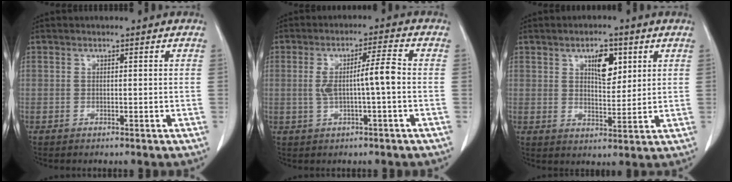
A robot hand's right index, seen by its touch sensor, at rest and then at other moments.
{"total": 6.1, "force": [-0.3, 0.2, 6.1], "torque": [-0.110, 0.013, -0.001]}
{"total": 5.8, "force": [2.6, 2.4, 4.6], "torque": [-0.076, 0.001, 0.046]}